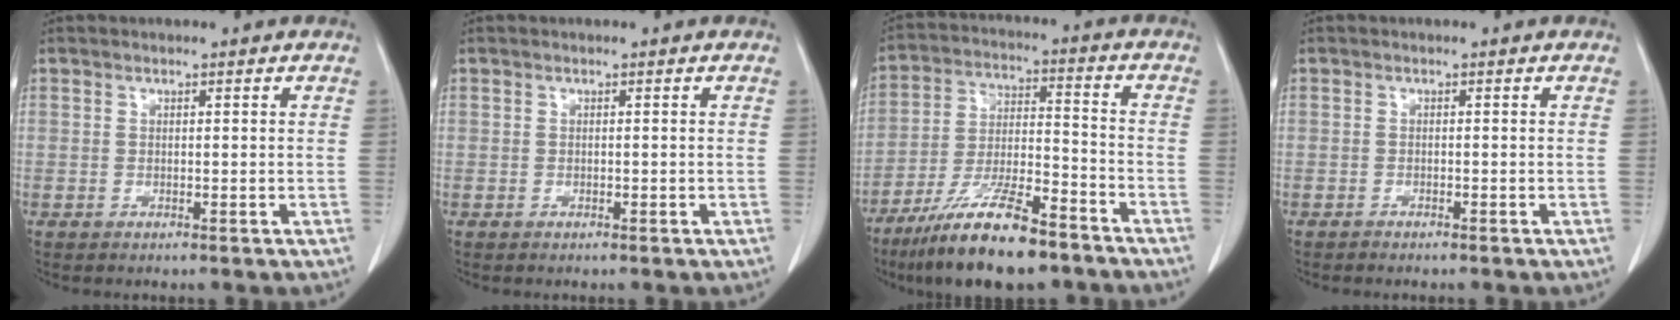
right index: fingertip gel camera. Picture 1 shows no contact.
{"total": 0.0}
{"total": 15.1, "force": [-11.1, 2.8, 9.9], "torque": [-0.196, -0.020, -0.199]}
{"total": 0.9, "force": [-0.8, 0.1, 0.4], "torque": [-0.009, -0.002, -0.010]}